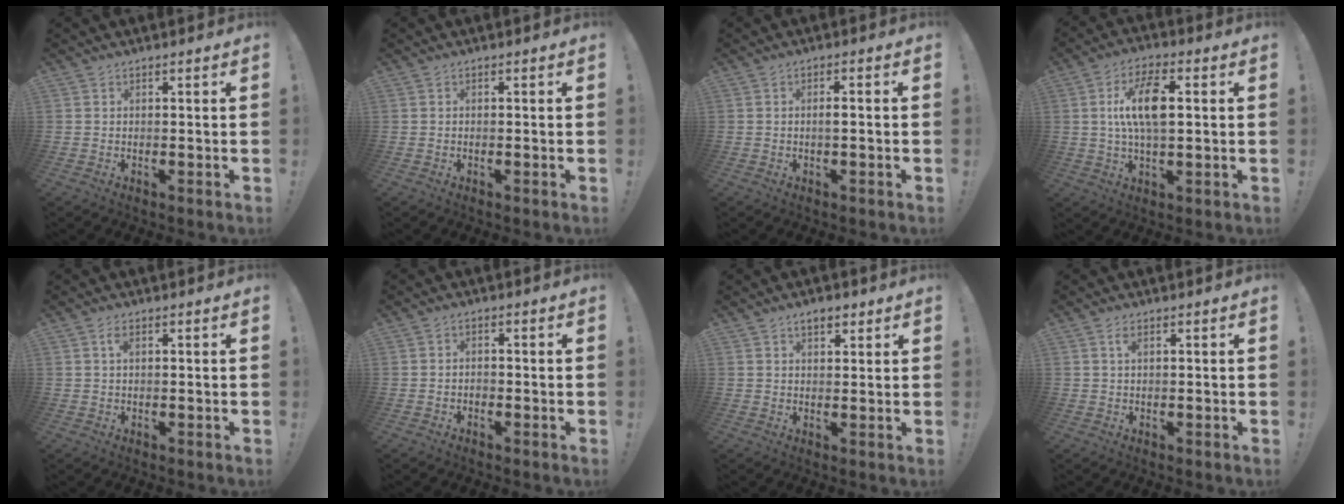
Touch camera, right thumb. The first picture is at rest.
{"total": 0.0}
{"total": 2.1, "force": [-0.4, 0.3, 2.1], "torque": [-0.038, 0.003, -0.008]}
{"total": 12.6, "force": [2.1, 5.7, 11.0], "torque": [-0.189, 0.002, 0.034]}
{"total": 2.0, "force": [0.9, 1.2, 1.3], "torque": [-0.013, -0.003, 0.012]}
{"total": 1.6, "force": [-1.1, 0.9, 0.7], "torque": [-0.011, 0.004, -0.021]}
{"total": 3.6, "force": [2.3, 1.9, 2.0], "torque": [-0.029, -0.005, 0.040]}
{"total": 1.8, "force": [1.0, 1.3, 0.9], "torque": [-0.004, -0.005, 0.014]}